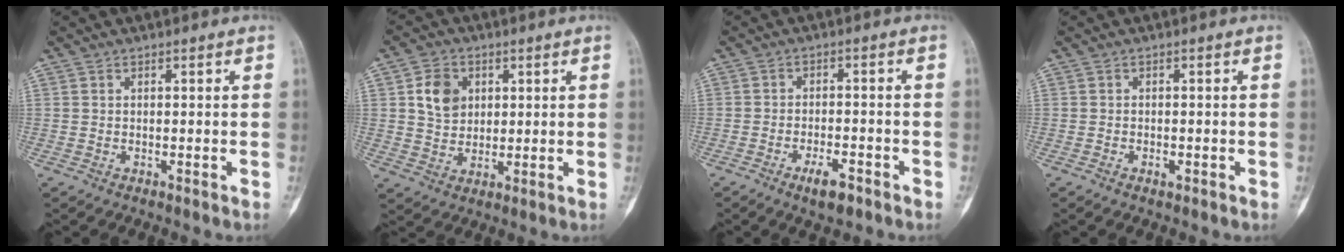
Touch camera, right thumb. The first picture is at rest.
{"total": 7.3, "force": [2.2, 5.8, 3.9], "torque": [-0.041, -0.009, 0.041]}
{"total": 4.9, "force": [-3.1, 2.0, 3.2], "torque": [-0.045, 0.015, -0.049]}
{"total": 1.1, "force": [-0.5, 0.8, 0.6], "torque": [-0.005, 0.004, -0.009]}